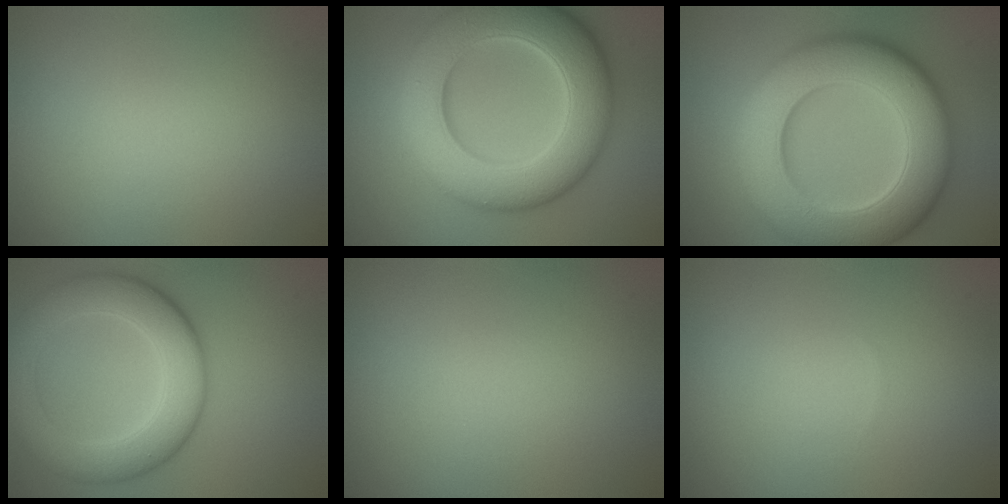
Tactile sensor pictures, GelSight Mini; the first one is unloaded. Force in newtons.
{"total": 11.3, "press": 11.3, "slide": 0.2}
{"total": 12.8, "press": 12.8, "slide": 0.6}
{"total": 7.3, "press": 7.3, "slide": 0.1}
{"total": 0.0}
{"total": 0.0}